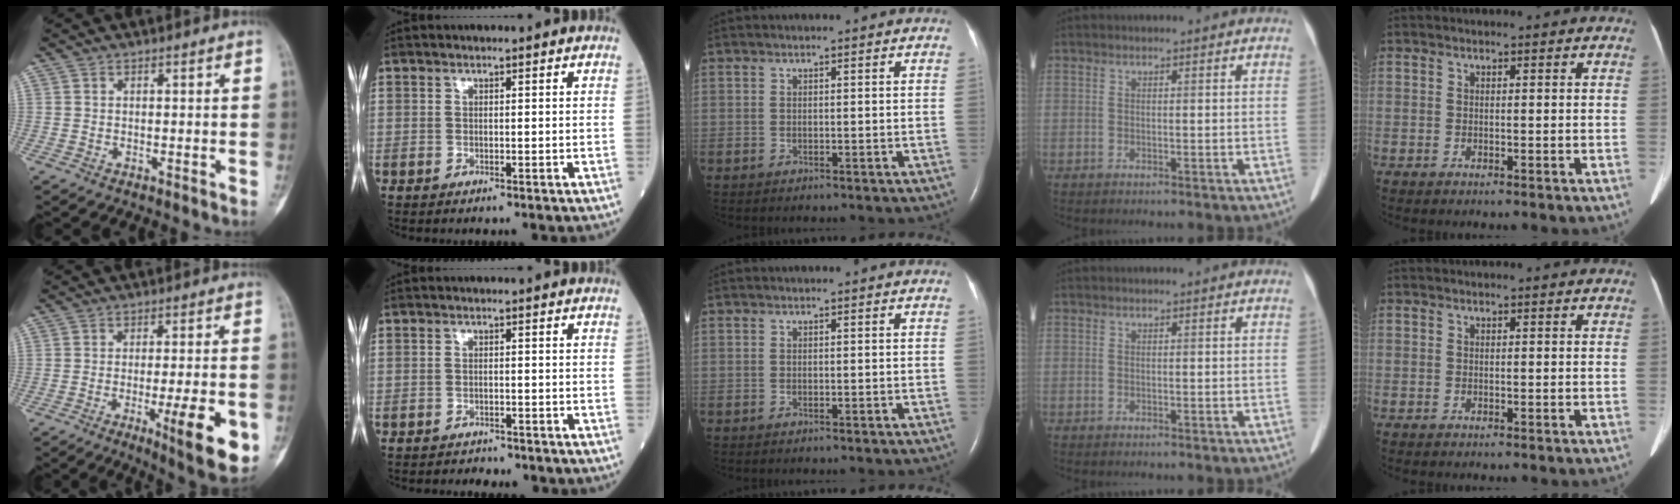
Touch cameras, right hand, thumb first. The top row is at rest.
{"thumb": {"total": 12.4, "force": [-4.1, 2.5, 11.4], "torque": [-0.154, -0.010, -0.051]}, "index": {"total": 2.2, "force": [-1.9, 1.1, 0.1], "torque": [-0.010, -0.001, -0.027]}}